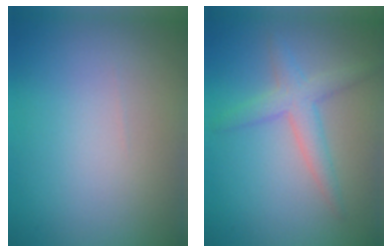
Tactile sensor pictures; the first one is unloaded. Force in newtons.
{"total": 2.9, "press": 2.9, "slide": 0.1}